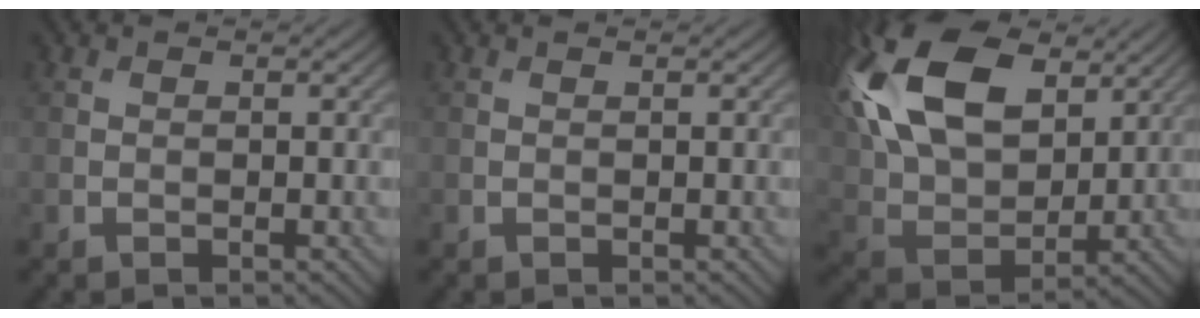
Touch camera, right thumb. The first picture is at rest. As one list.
[{"total": 0.0}, {"total": 18.4, "force": [7.3, 10.7, 13.0], "torque": [-0.312, 0.037, 0.126]}]